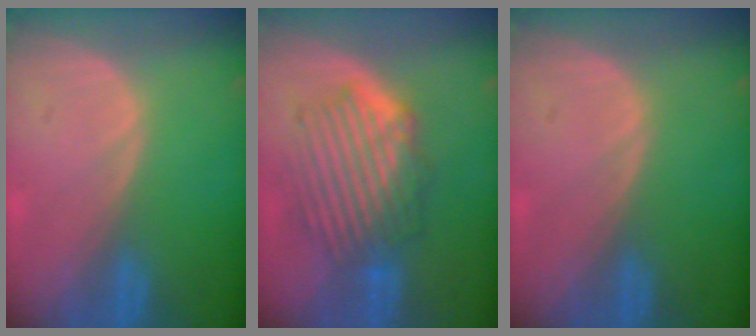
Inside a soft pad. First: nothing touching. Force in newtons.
{"total": 8.4, "press": 7.8, "slide": 3.1}
{"total": 0.0}